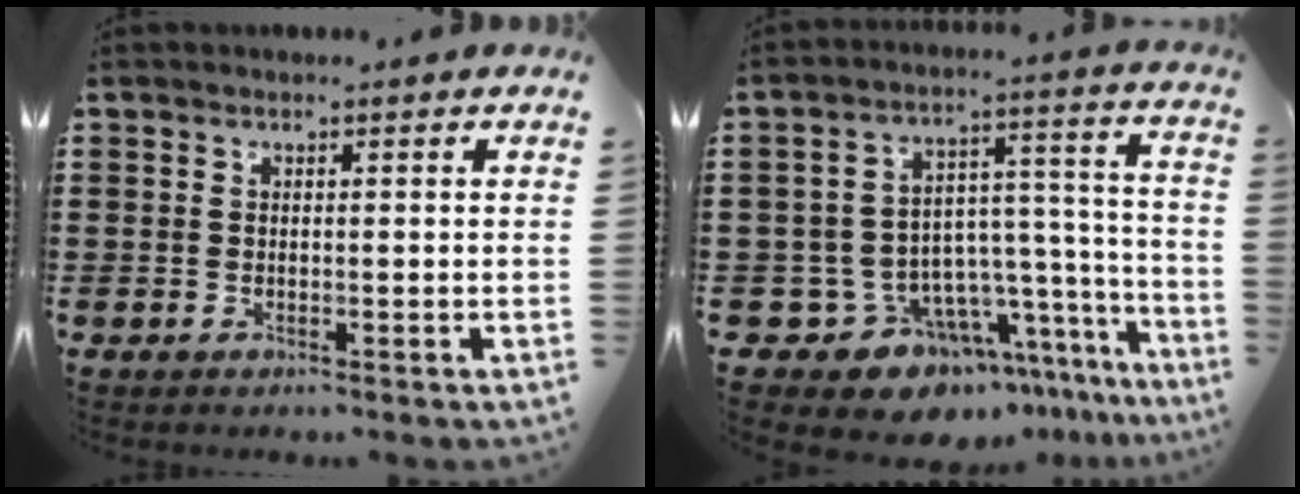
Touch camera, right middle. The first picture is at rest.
{"total": 10.0, "force": [-7.7, 5.9, 2.6], "torque": [-0.063, 0.014, -0.134]}